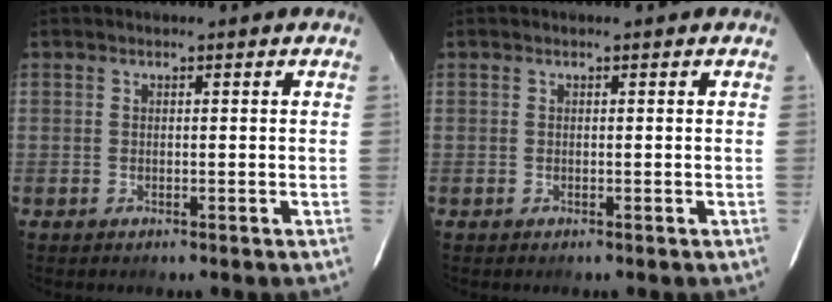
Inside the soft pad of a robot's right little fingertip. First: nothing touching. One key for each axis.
{"total": 0.0}